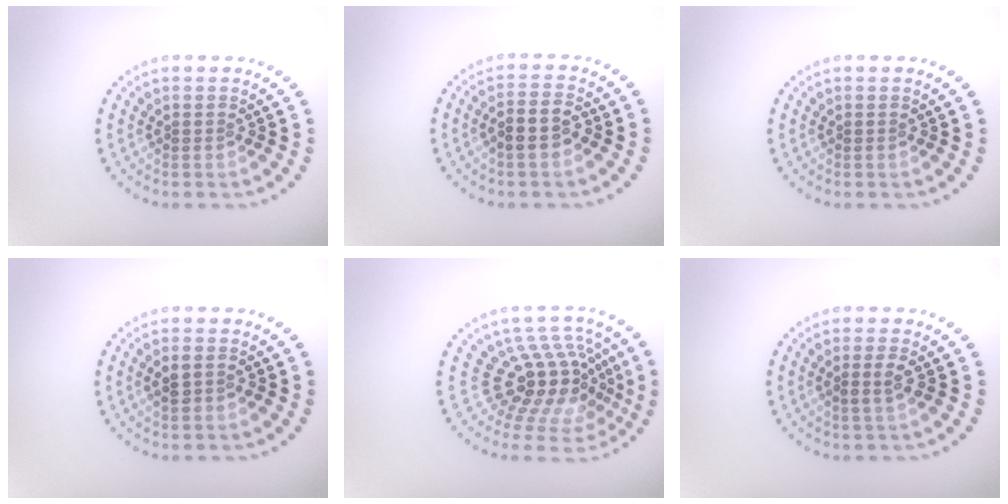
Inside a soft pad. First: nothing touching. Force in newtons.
{"total": 2.6, "press": 2.4, "slide": 0.9}
{"total": 0.0}
{"total": 1.5, "press": 1.5, "slide": 0.3}
{"total": 5.3, "press": 3.9, "slide": 3.7}
{"total": 1.2, "press": 1.1, "slide": 0.4}